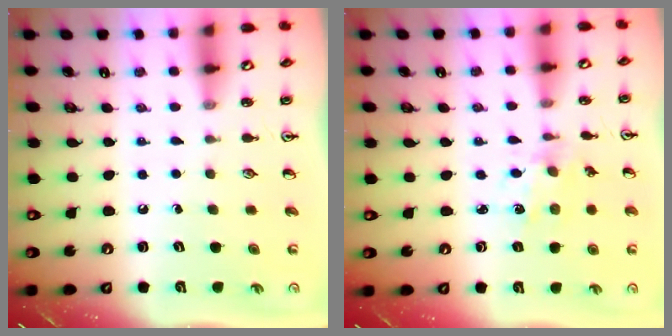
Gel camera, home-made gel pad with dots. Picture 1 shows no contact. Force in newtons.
{"total": 2.0, "press": 2.0, "slide": 0.5}